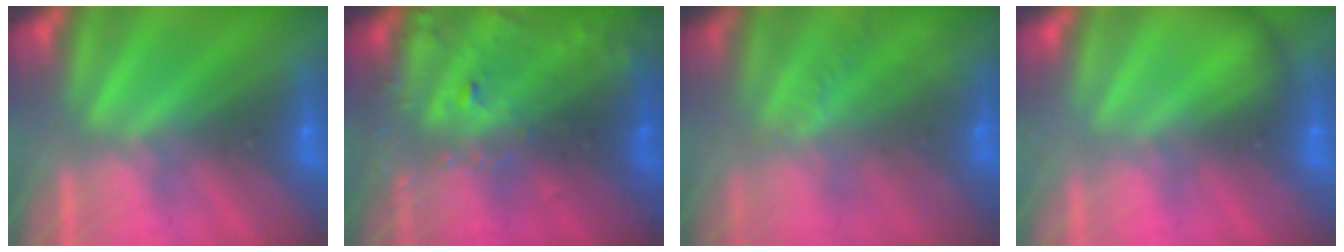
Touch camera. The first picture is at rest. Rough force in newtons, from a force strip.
{"total": 8.2}
{"total": 6.9}
{"total": 2.1}